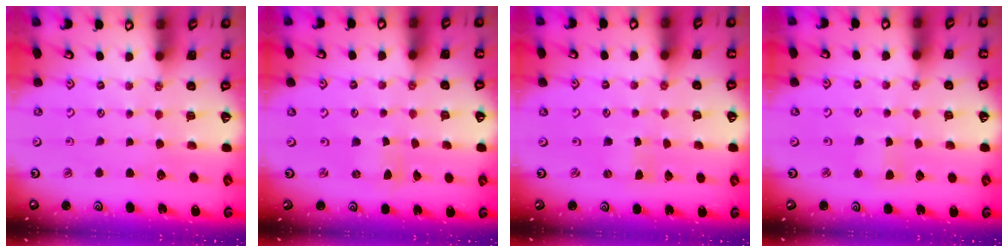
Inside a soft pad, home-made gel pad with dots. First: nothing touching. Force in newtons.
{"total": 0.0}
{"total": 0.0}
{"total": 2.3, "press": 2.3, "slide": 0.3}